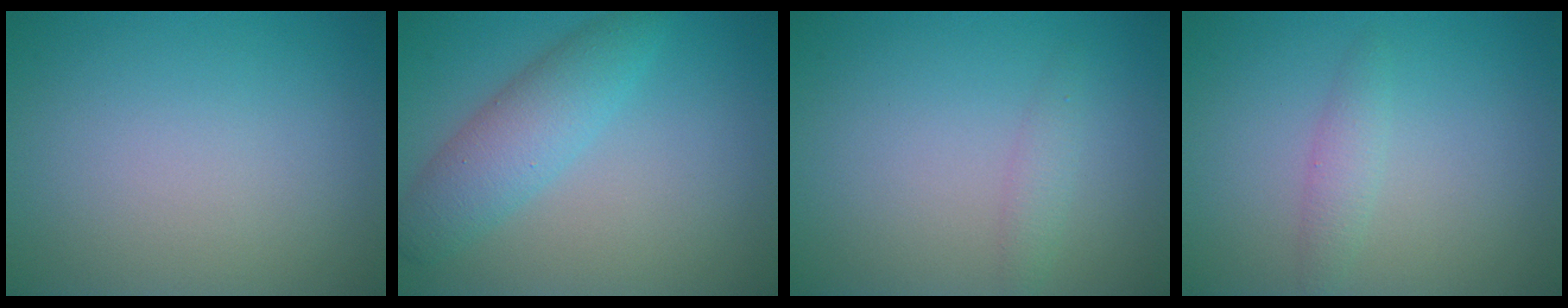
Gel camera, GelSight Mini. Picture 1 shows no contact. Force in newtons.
{"total": 4.2, "press": 4.2, "slide": 0.1}
{"total": 1.3, "press": 1.3, "slide": 0.0}
{"total": 1.5, "press": 1.5, "slide": 0.1}